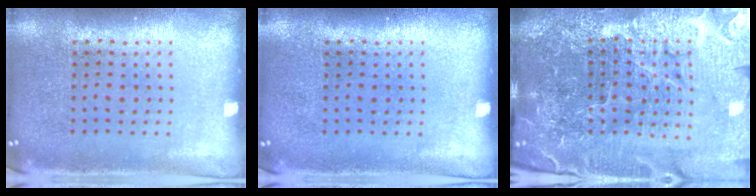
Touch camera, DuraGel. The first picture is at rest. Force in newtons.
{"total": 0.0}
{"total": 6.7, "press": 5.9, "slide": 3.1}